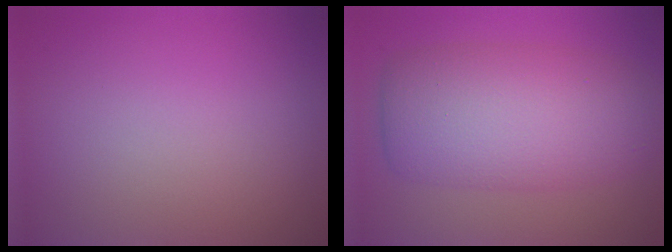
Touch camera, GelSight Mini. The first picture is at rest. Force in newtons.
{"total": 8.3, "press": 8.3, "slide": 0.4}